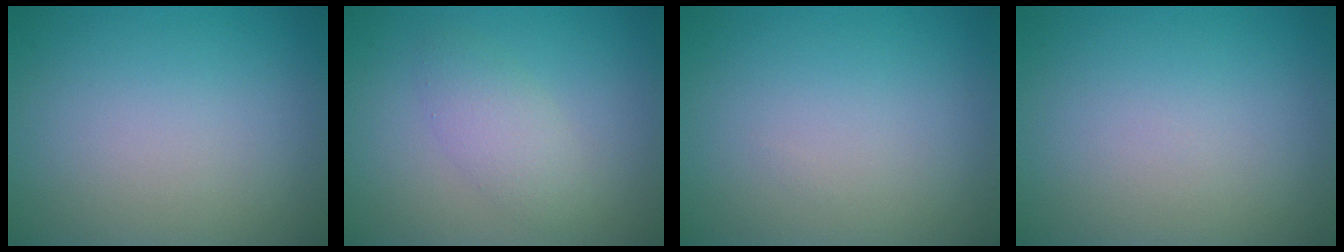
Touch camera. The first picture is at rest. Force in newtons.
{"total": 2.5, "press": 2.5, "slide": 0.2}
{"total": 0.0}
{"total": 0.0}